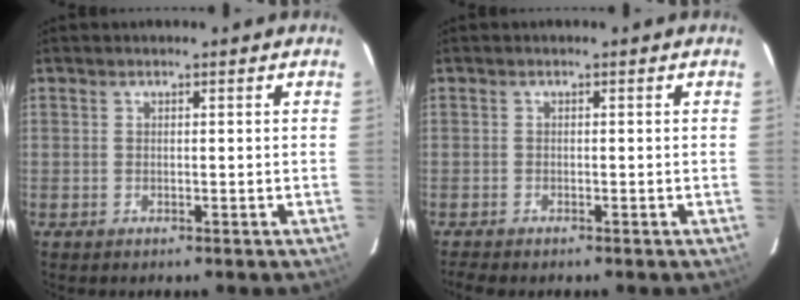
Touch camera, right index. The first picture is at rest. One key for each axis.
{"total": 2.7, "fx": -2.4, "fy": 0.6, "fz": 1.2, "tx": -0.031, "ty": -0.015, "tz": -0.044}